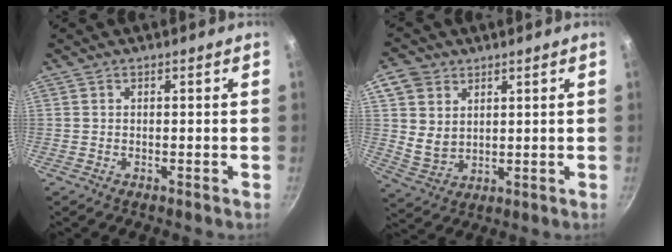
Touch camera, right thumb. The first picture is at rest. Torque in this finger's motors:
{"motor_torque": [-0.76, 1.00, 0.05, -0.05, 0.21]}